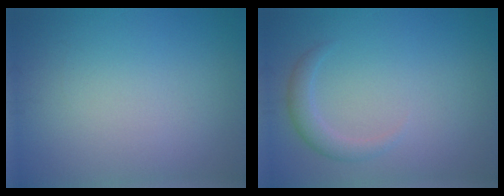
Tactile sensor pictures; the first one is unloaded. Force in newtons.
{"total": 1.8, "press": 1.8, "slide": 0.2}